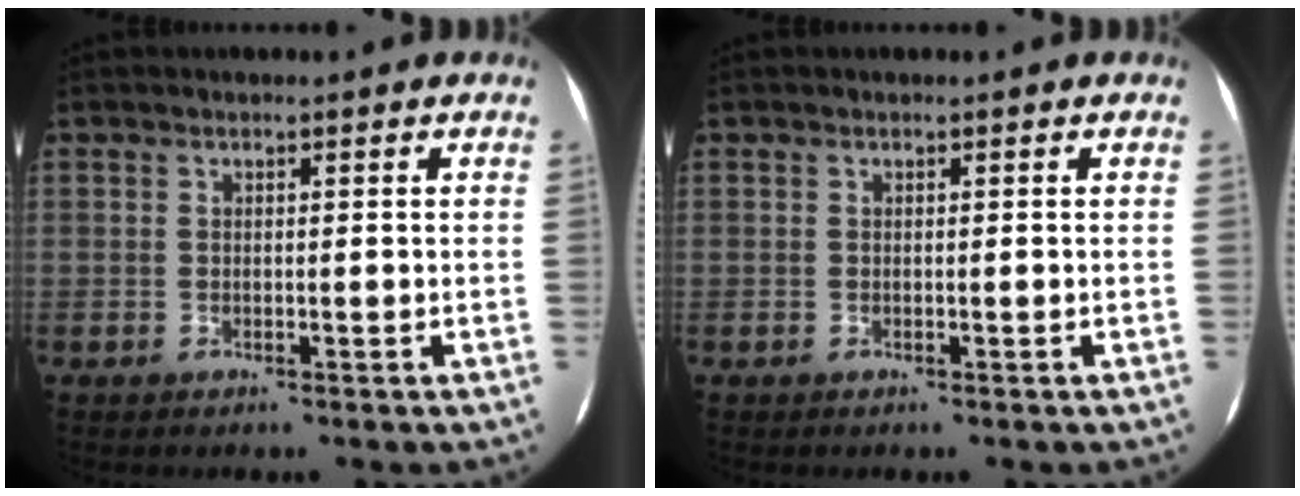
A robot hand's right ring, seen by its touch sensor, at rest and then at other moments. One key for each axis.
{"total": 0.0}